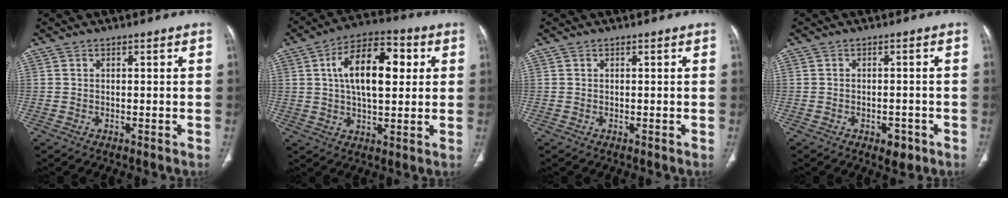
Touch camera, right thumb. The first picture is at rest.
{"total": 14.9, "force": [3.2, 7.4, 12.5], "torque": [-0.190, 0.014, 0.049]}
{"total": 0.0}
{"total": 3.4, "force": [-1.7, 2.0, 2.1], "torque": [-0.017, 0.006, -0.017]}